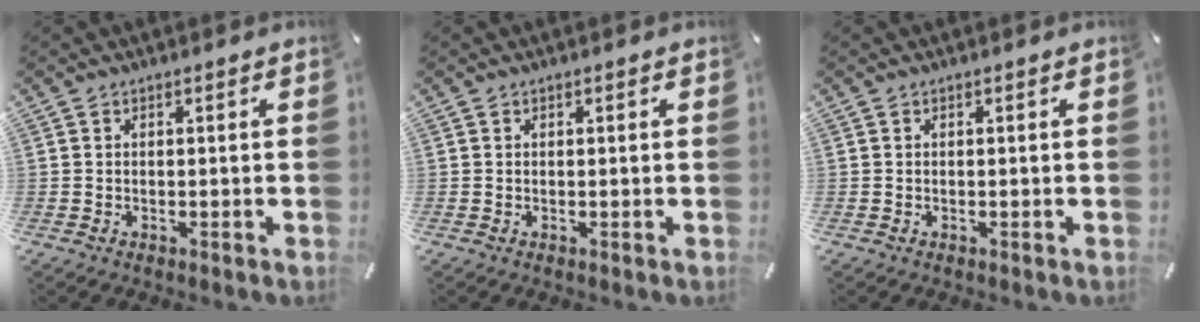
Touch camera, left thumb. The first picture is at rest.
{"total": 0.0}
{"total": 0.0}